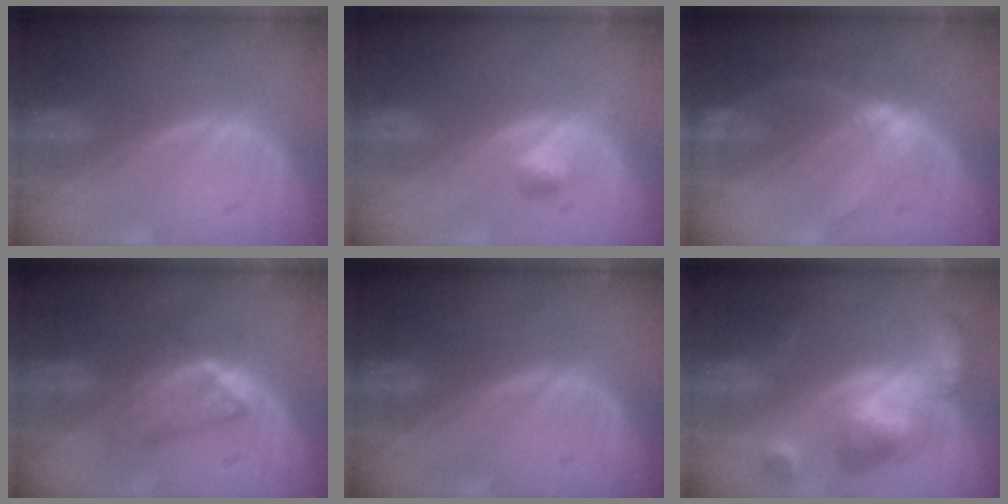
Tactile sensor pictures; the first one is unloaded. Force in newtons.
{"total": 2.0, "press": 2.0, "slide": 0.2}
{"total": 6.3, "press": 5.6, "slide": 3.0}
{"total": 5.9, "press": 5.1, "slide": 3.0}
{"total": 0.0}
{"total": 8.2, "press": 8.2, "slide": 0.7}